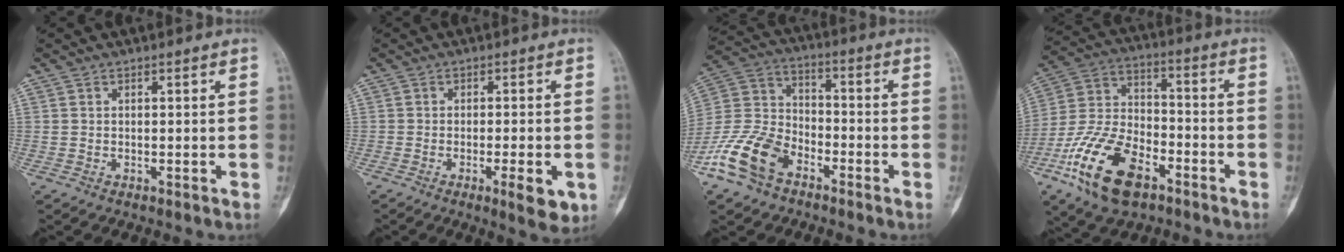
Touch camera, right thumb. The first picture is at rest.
{"total": 6.2, "force": [-2.2, 1.5, 5.6], "torque": [-0.070, -0.005, -0.027]}
{"total": 14.0, "force": [-8.2, 8.5, 7.6], "torque": [-0.151, 0.048, -0.166]}
{"total": 18.2, "force": [-9.4, 9.5, 12.3], "torque": [-0.232, 0.046, -0.176]}